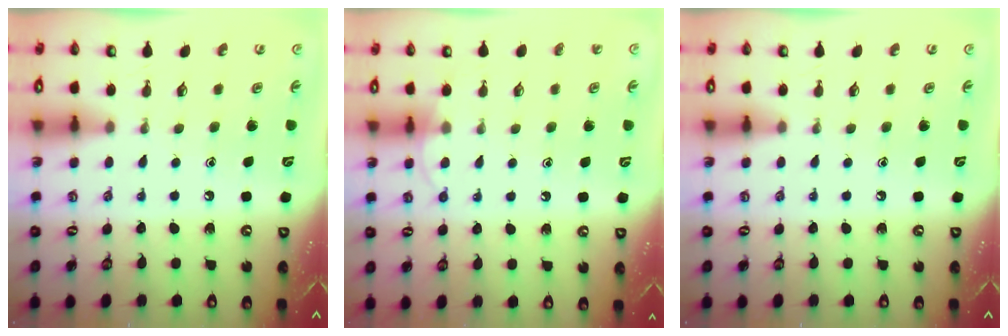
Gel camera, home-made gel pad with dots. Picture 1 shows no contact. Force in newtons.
{"total": 4.9, "press": 4.9, "slide": 0.4}
{"total": 0.0}